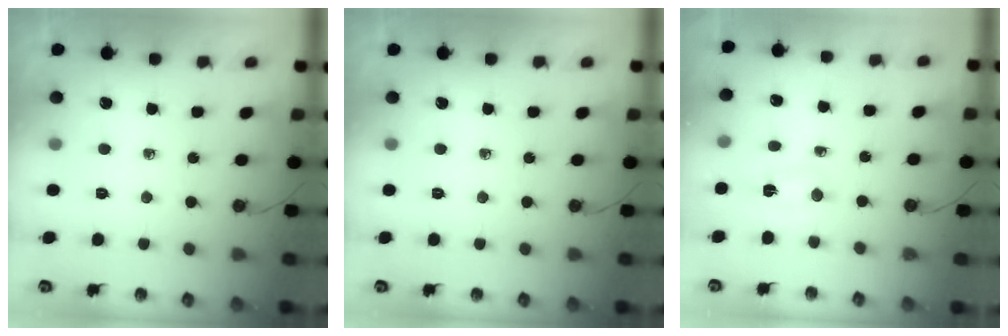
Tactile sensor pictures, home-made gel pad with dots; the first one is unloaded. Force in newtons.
{"total": 0.0}
{"total": 2.9, "press": 1.6, "slide": 2.4}